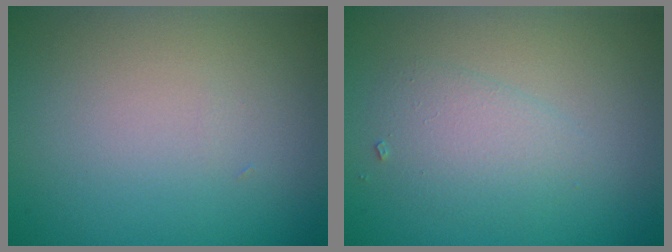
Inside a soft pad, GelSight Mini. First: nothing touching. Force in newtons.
{"total": 2.3, "press": 2.3, "slide": 0.2}